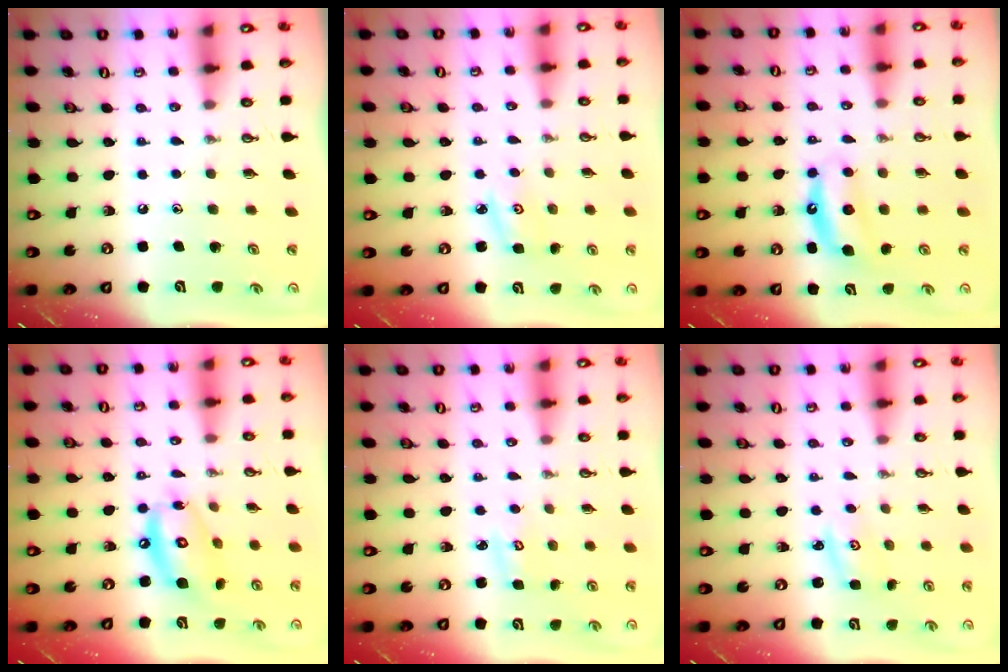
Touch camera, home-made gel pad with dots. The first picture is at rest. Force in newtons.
{"total": 4.7, "press": 4.6, "slide": 0.6}
{"total": 6.6, "press": 6.6, "slide": 0.5}
{"total": 13.5, "press": 13.4, "slide": 1.3}
{"total": 2.5, "press": 2.5, "slide": 0.3}
{"total": 2.3, "press": 2.3, "slide": 0.3}